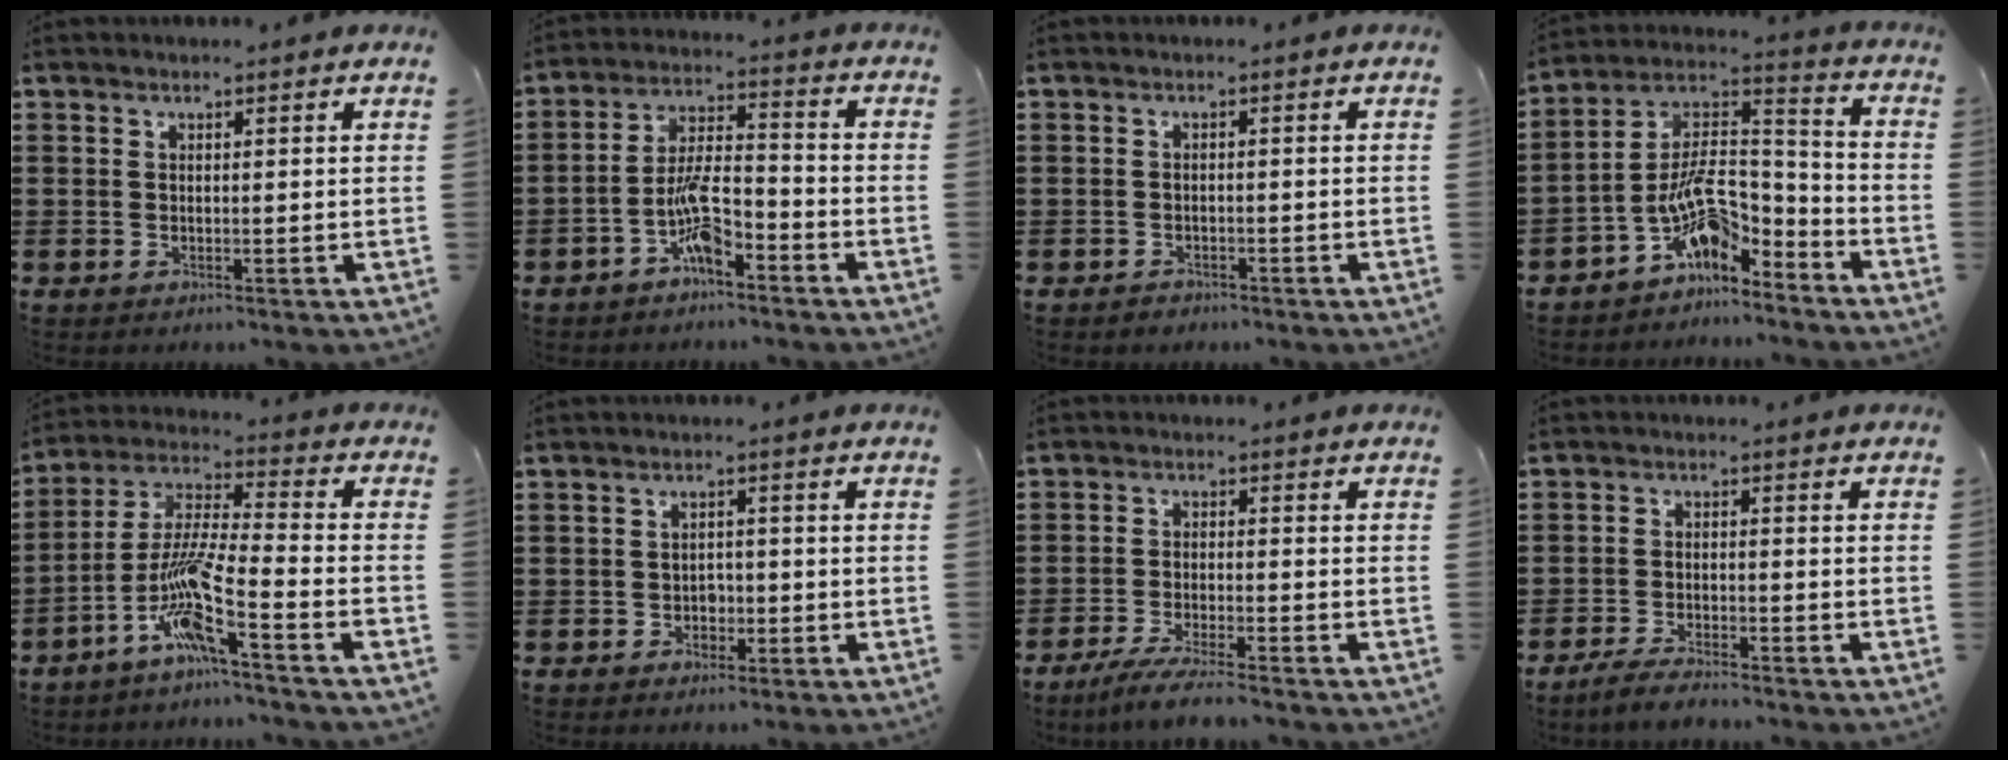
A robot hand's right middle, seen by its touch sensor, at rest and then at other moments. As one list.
[{"total": 7.0, "force": [-4.1, 2.0, 5.3], "torque": [-0.122, 0.002, -0.082]}, {"total": 1.0, "force": [-0.9, 0.4, 0.1], "torque": [-0.006, 0.000, -0.020]}, {"total": 10.0, "force": [-6.5, 4.1, 6.4], "torque": [-0.141, -0.003, -0.133]}, {"total": 10.7, "force": [-7.1, 0.1, 8.0], "torque": [-0.187, -0.027, -0.150]}, {"total": 1.9, "force": [-0.8, 1.5, 0.8], "torque": [-0.019, 0.002, -0.018]}, {"total": 4.5, "force": [-4.0, -0.2, 2.1], "torque": [-0.048, -0.015, -0.077]}, {"total": 3.1, "force": [-3.0, 0.2, 1.0], "torque": [-0.027, 0.001, -0.063]}]